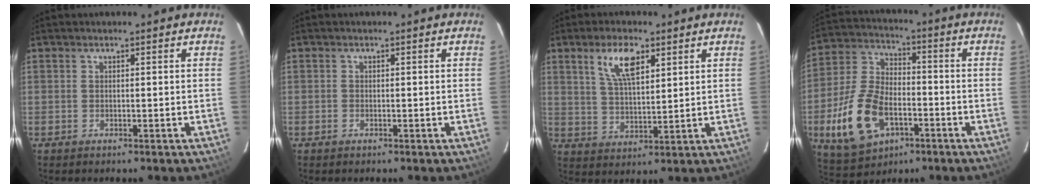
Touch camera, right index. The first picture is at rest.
{"total": 0.5, "force": [-0.4, 0.4, 0.0], "torque": [-0.002, 0.000, -0.008]}
{"total": 8.1, "force": [4.2, 3.2, 6.1], "torque": [-0.116, 0.009, 0.083]}
{"total": 15.9, "force": [-5.8, 9.5, 11.4], "torque": [-0.265, -0.002, -0.095]}